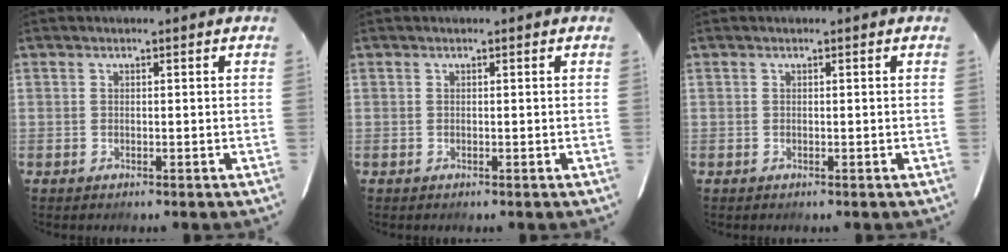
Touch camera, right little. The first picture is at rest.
{"total": 0.0}
{"total": 0.0}